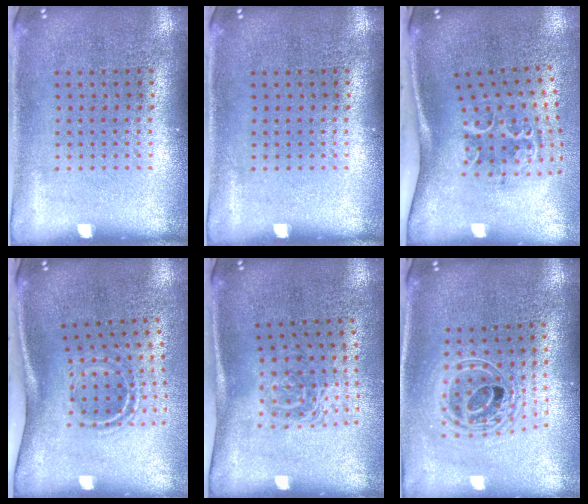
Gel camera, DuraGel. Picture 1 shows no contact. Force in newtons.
{"total": 0.0}
{"total": 1.7, "press": 1.3, "slide": 1.1}
{"total": 2.0, "press": 1.2, "slide": 1.6}
{"total": 1.6, "press": 1.1, "slide": 1.1}
{"total": 2.1, "press": 1.6, "slide": 1.3}